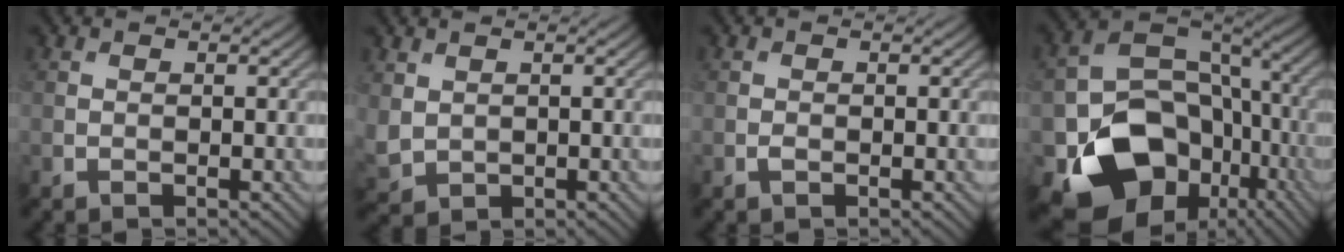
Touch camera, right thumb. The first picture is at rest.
{"total": 2.6, "force": [0.9, 2.1, 1.3], "torque": [-0.046, -0.006, 0.025]}
{"total": 0.6, "force": [-0.4, 0.3, 0.4], "torque": [-0.010, -0.001, -0.006]}
{"total": 16.4, "force": [-6.8, 12.4, 8.3], "torque": [-0.151, -0.052, -0.103]}